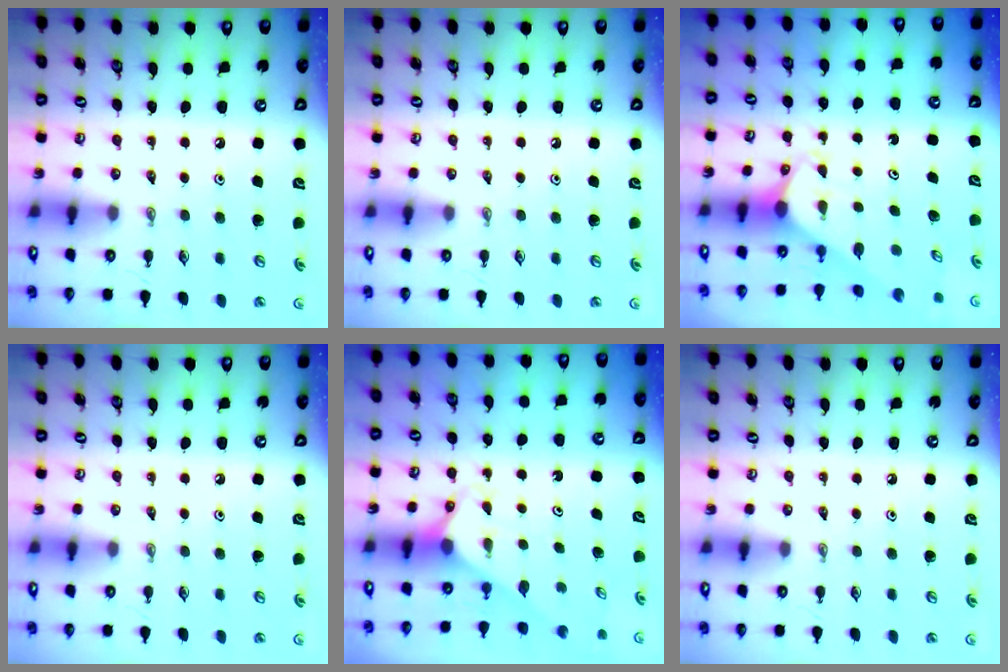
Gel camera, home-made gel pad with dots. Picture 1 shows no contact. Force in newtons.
{"total": 0.0}
{"total": 2.0, "press": 2.0, "slide": 0.1}
{"total": 0.0}
{"total": 2.6, "press": 2.6, "slide": 0.2}
{"total": 0.0}